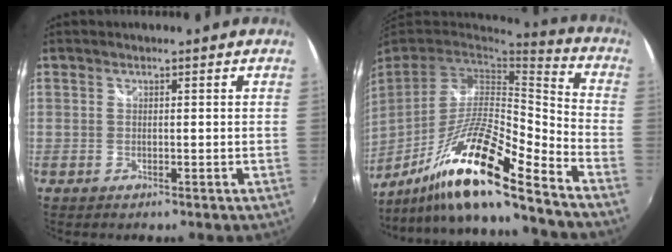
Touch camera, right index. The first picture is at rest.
{"total": 19.8, "force": [-12.7, 1.4, 15.2], "torque": [-0.271, -0.035, -0.236]}